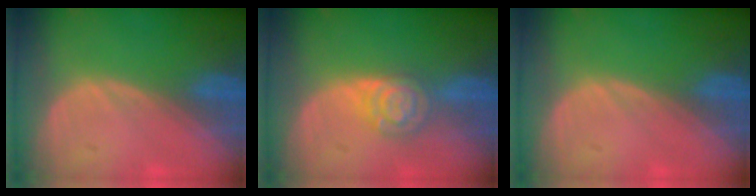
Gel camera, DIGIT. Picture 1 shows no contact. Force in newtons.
{"total": 5.2, "press": 5.2, "slide": 0.2}
{"total": 0.0}